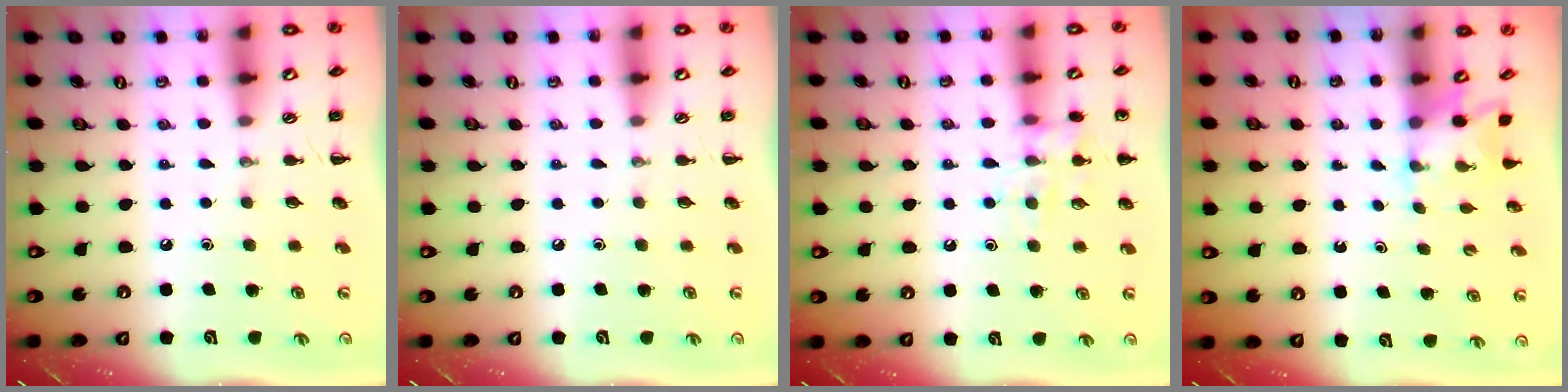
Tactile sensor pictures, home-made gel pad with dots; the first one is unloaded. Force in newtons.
{"total": 0.0}
{"total": 11.3, "press": 11.2, "slide": 1.6}
{"total": 1.6, "press": 1.5, "slide": 0.6}